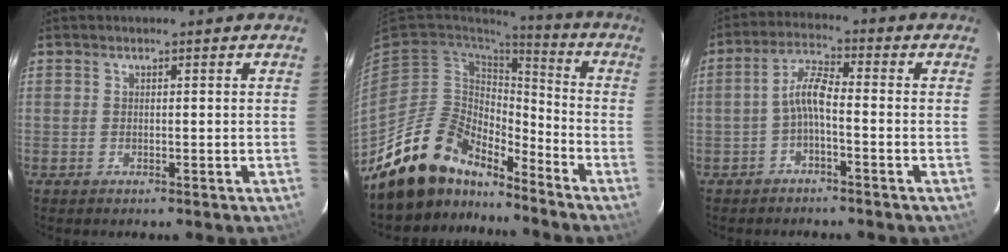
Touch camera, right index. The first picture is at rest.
{"total": 16.0, "force": [-13.8, 6.6, 4.7], "torque": [-0.110, 0.016, -0.243]}
{"total": 4.7, "force": [-1.9, 1.0, 4.1], "torque": [-0.093, 0.015, -0.038]}